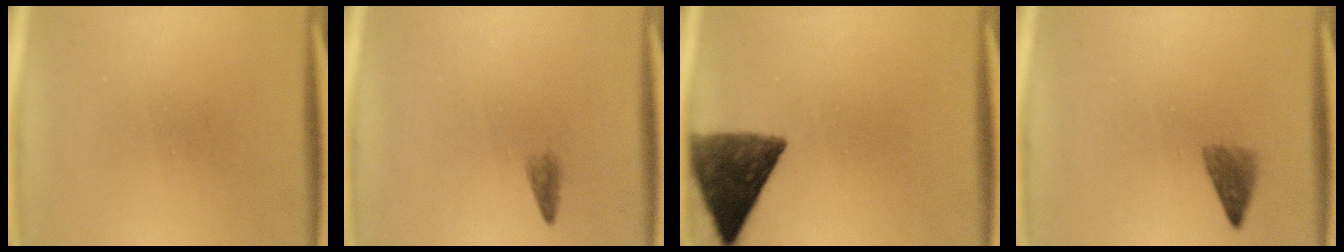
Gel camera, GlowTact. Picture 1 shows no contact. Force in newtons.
{"total": 1.1}
{"total": 10.7}
{"total": 2.4}